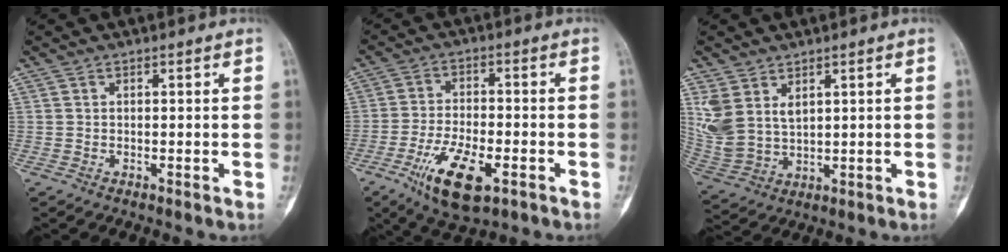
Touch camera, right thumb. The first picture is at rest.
{"total": 11.9, "force": [-5.5, 4.7, 9.5], "torque": [-0.173, 0.008, -0.091]}
{"total": 8.6, "force": [3.8, 5.4, 5.6], "torque": [-0.116, -0.013, 0.095]}